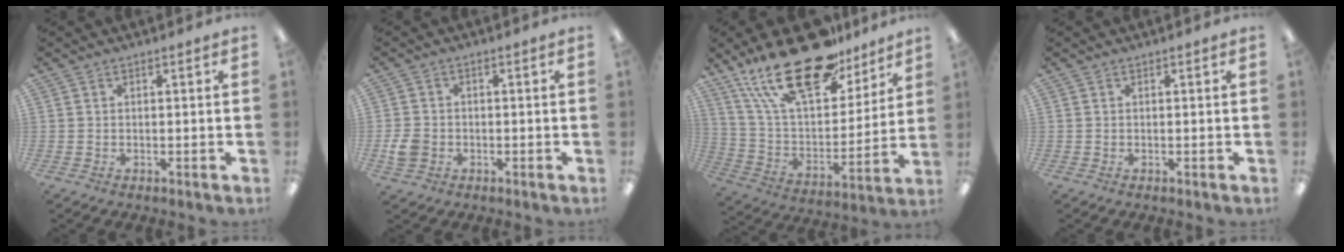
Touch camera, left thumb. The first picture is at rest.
{"total": 4.1, "force": [-1.3, 3.3, 2.1], "torque": [-0.046, 0.003, -0.024]}
{"total": 25.6, "force": [17.5, 10.8, 15.2], "torque": [-0.278, -0.102, 0.303]}
{"total": 0.0}